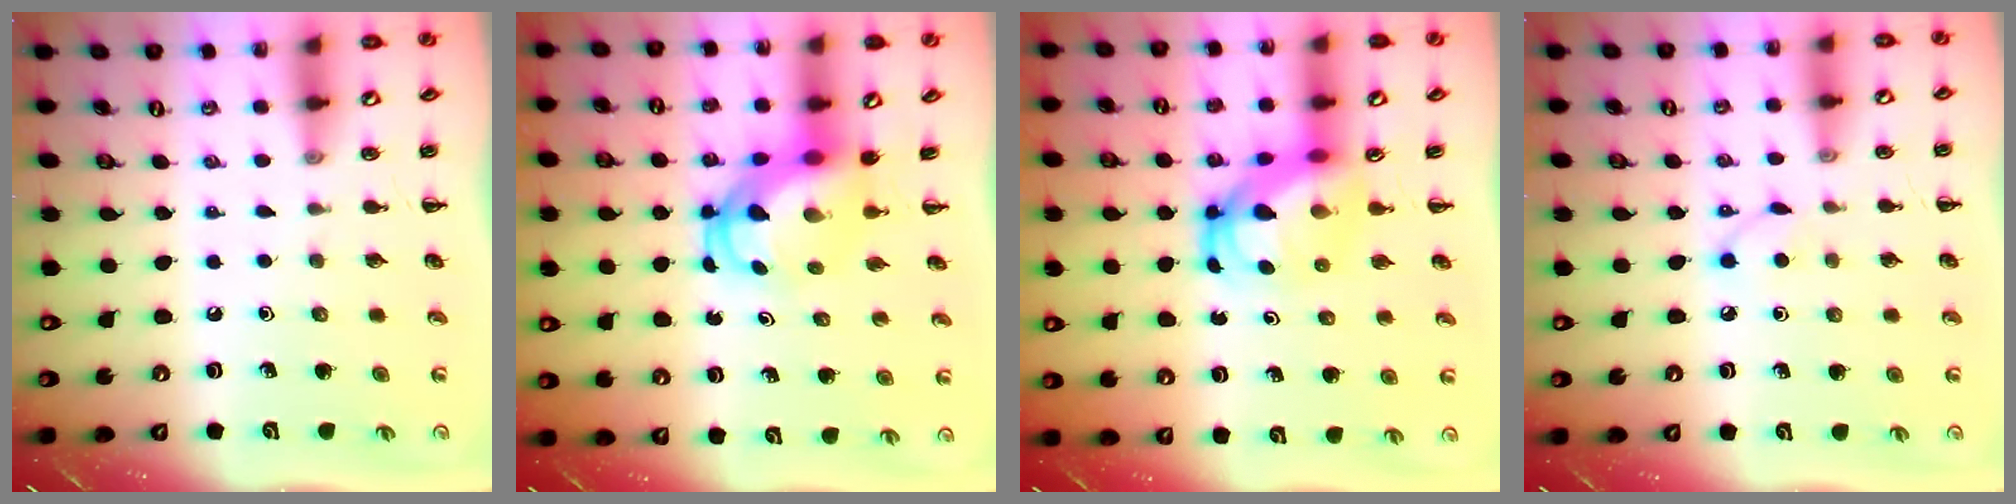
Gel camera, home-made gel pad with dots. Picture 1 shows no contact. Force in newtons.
{"total": 5.1, "press": 5.0, "slide": 0.5}
{"total": 5.9, "press": 5.8, "slide": 1.4}
{"total": 3.9, "press": 3.7, "slide": 1.2}